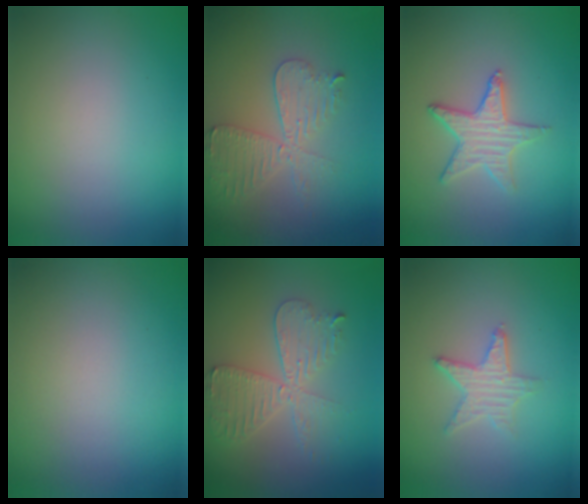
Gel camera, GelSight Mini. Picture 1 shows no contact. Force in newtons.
{"total": 4.4, "press": 3.8, "slide": 2.2}
{"total": 2.8, "press": 2.7, "slide": 0.7}
{"total": 0.0}
{"total": 4.6, "press": 4.0, "slide": 2.3}
{"total": 2.7, "press": 2.6, "slide": 0.5}